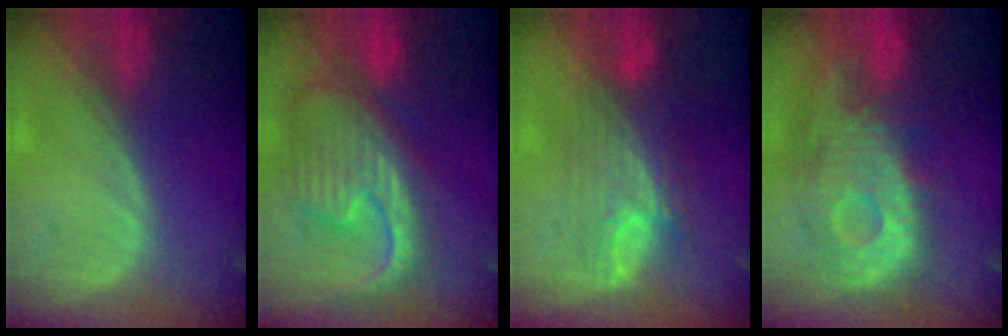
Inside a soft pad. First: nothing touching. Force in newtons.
{"total": 12.6, "press": 10.8, "slide": 6.5}
{"total": 7.3, "press": 7.2, "slide": 1.3}
{"total": 12.4, "press": 10.9, "slide": 5.9}